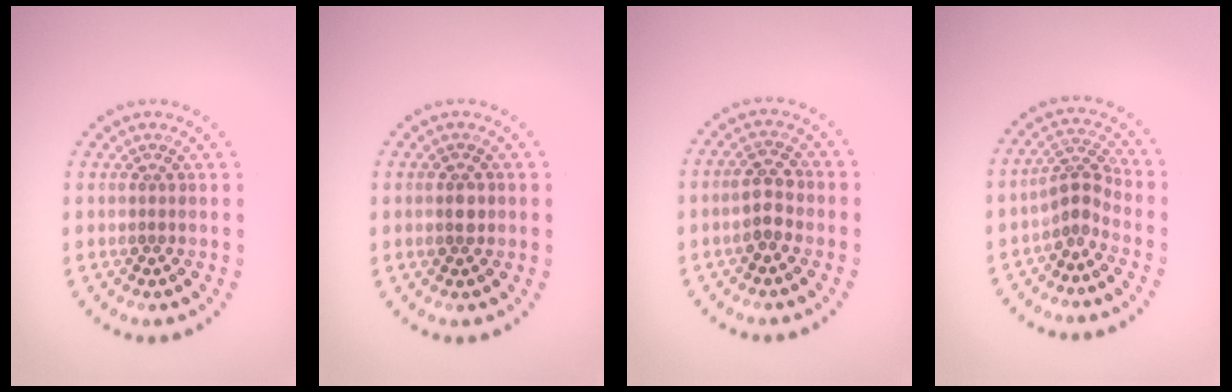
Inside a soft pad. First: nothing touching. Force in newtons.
{"total": 1.8, "press": 1.8, "slide": 0.1}
{"total": 2.6, "press": 2.6, "slide": 0.4}
{"total": 2.4, "press": 1.8, "slide": 1.5}